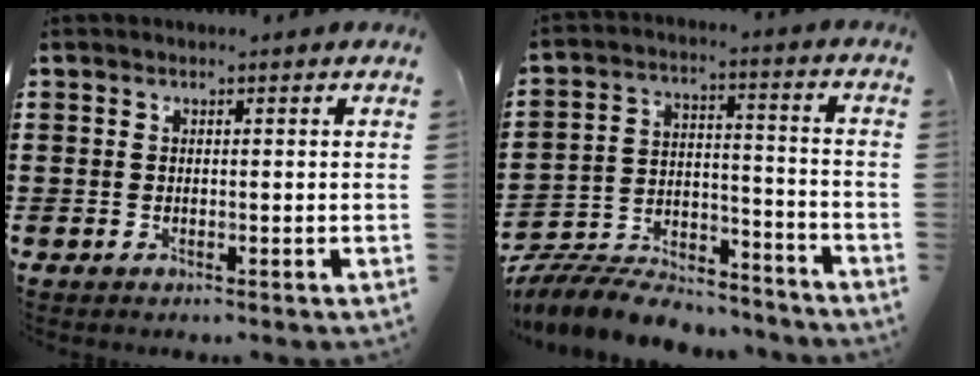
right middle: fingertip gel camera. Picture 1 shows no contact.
{"total": 8.5, "force": [-8.2, 1.6, 1.6], "torque": [-0.029, 0.018, -0.164]}